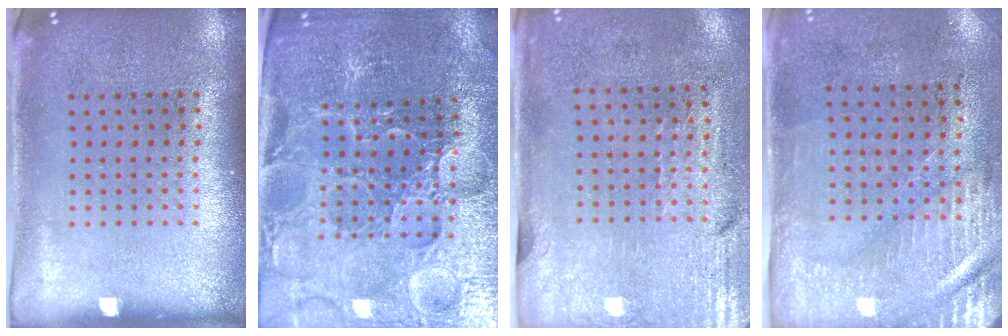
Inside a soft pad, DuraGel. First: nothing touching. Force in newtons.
{"total": 3.9, "press": 3.9, "slide": 0.7}
{"total": 3.0, "press": 2.5, "slide": 1.6}
{"total": 3.0, "press": 2.5, "slide": 1.6}